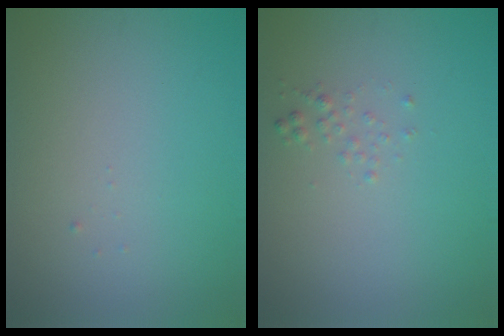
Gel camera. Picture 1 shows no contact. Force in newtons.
{"total": 0.8, "press": 0.8, "slide": 0.1}